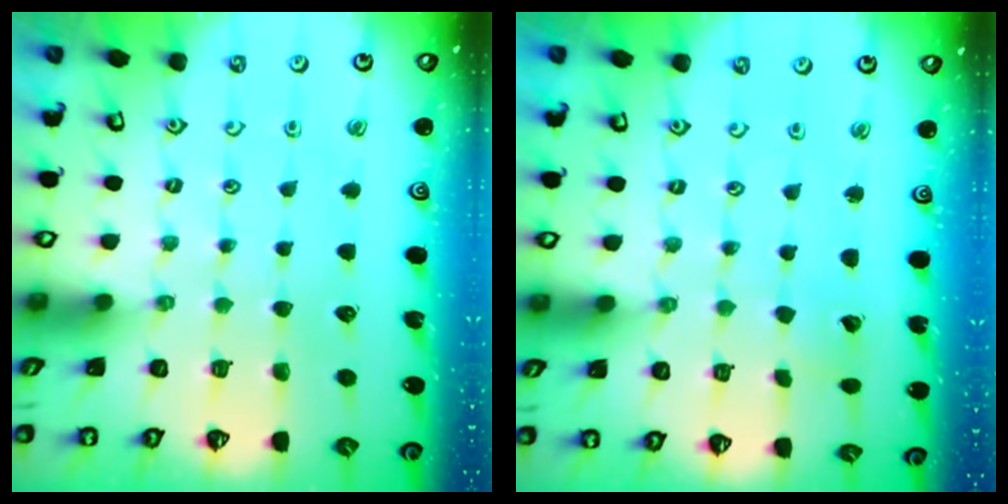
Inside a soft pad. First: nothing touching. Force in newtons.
{"total": 1.4, "press": 1.4, "slide": 0.1}